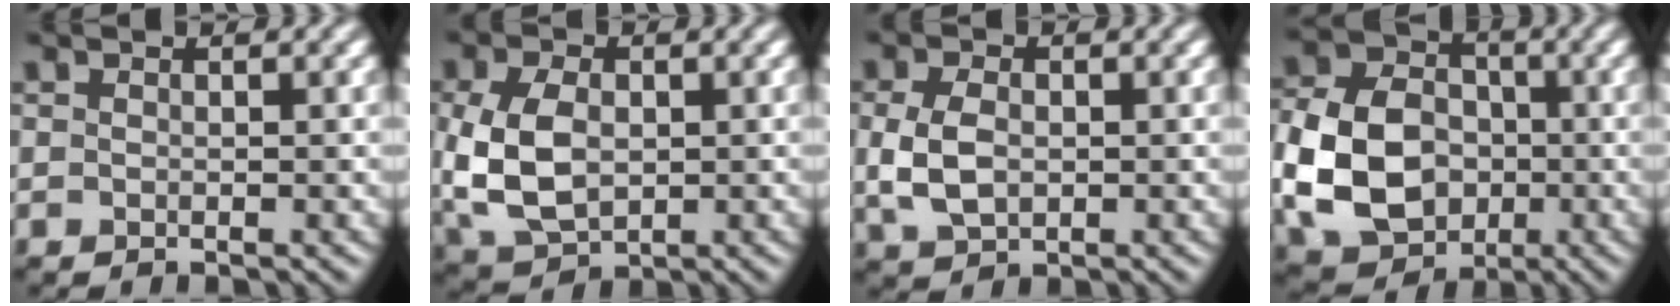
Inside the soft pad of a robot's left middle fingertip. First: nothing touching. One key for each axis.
{"total": 7.1, "fx": -0.1, "fy": 4.8, "fz": 5.1, "tx": -0.125, "ty": -0.006, "tz": 0.000}
{"total": 3.9, "fx": -0.1, "fy": 2.7, "fz": 2.8, "tx": -0.065, "ty": -0.001, "tz": -0.001}
{"total": 11.1, "fx": -1.8, "fy": 8.6, "fz": 6.7, "tx": -0.149, "ty": -0.004, "tz": -0.045}